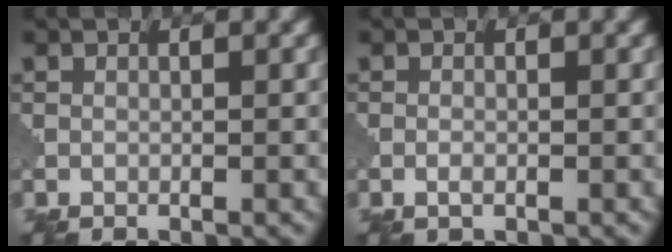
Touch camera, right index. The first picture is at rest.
{"total": 0.8, "force": [-0.4, 0.3, 0.7], "torque": [-0.018, -0.001, -0.009]}